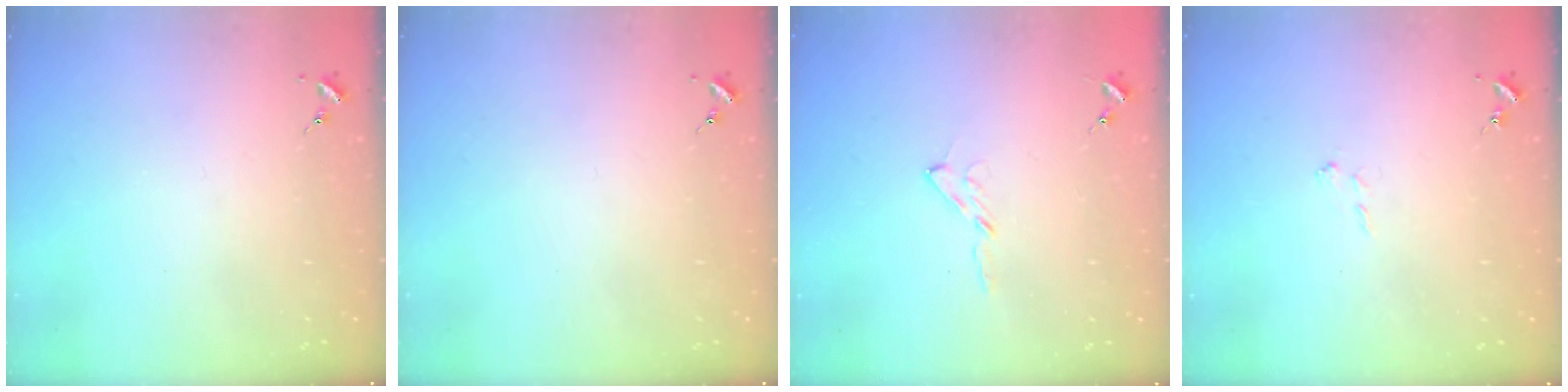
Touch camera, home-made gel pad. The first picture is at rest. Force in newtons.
{"total": 0.0}
{"total": 4.7, "press": 4.7, "slide": 0.6}
{"total": 4.4, "press": 4.3, "slide": 0.7}